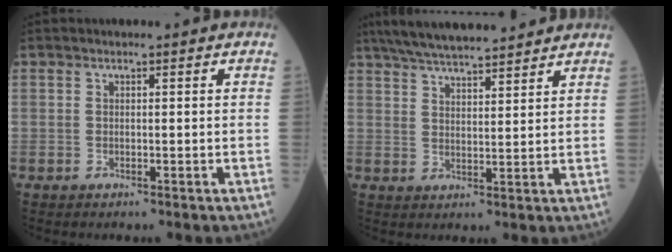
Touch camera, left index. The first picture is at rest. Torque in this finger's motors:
{"motor_torque": [-0.09, -0.50, 0.16, 0.10]}